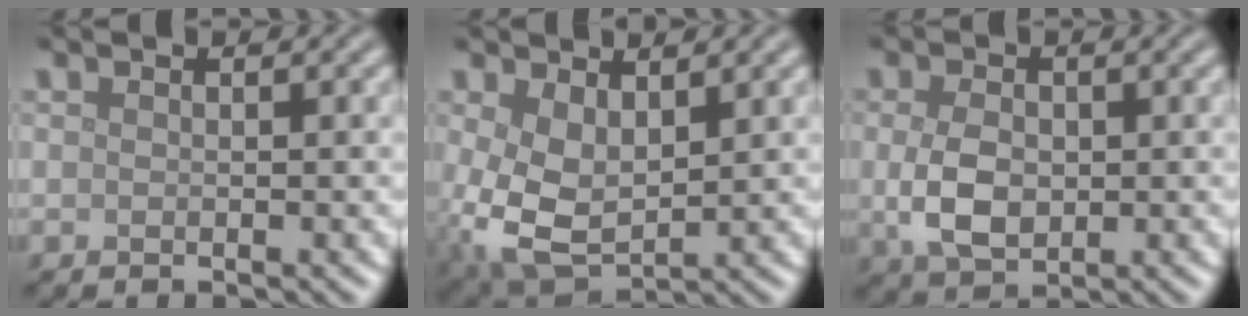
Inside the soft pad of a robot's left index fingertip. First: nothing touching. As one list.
[{"total": 5.8, "force": [0.3, 3.5, 4.6], "torque": [-0.118, -0.010, 0.013]}, {"total": 4.1, "force": [-0.2, 2.7, 3.0], "torque": [-0.065, -0.003, -0.002]}]